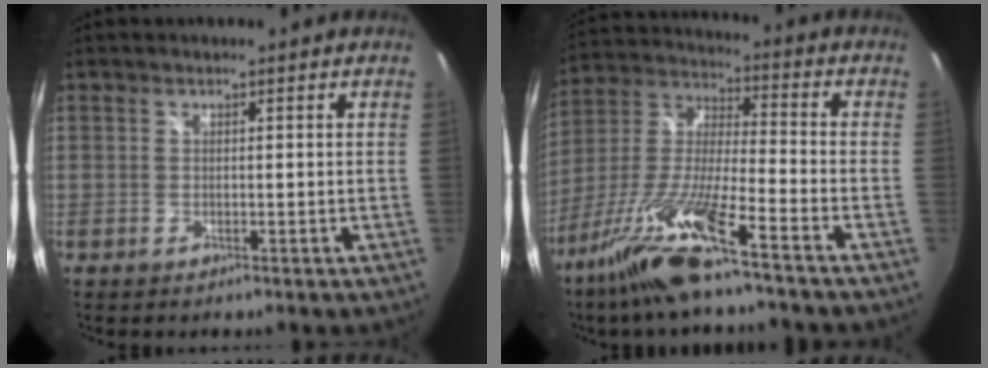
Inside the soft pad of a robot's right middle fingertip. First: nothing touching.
{"total": 15.5, "force": [-10.6, 0.6, 11.4], "torque": [-0.236, -0.016, -0.209]}